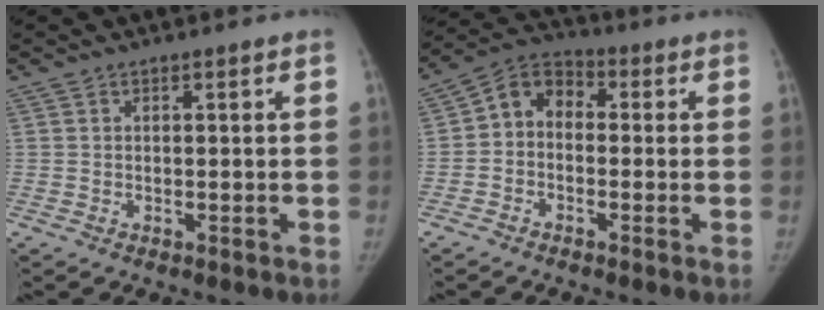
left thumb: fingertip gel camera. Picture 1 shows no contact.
{"total": 7.1, "force": [-0.6, 5.5, 4.4], "torque": [-0.054, 0.025, -0.035]}